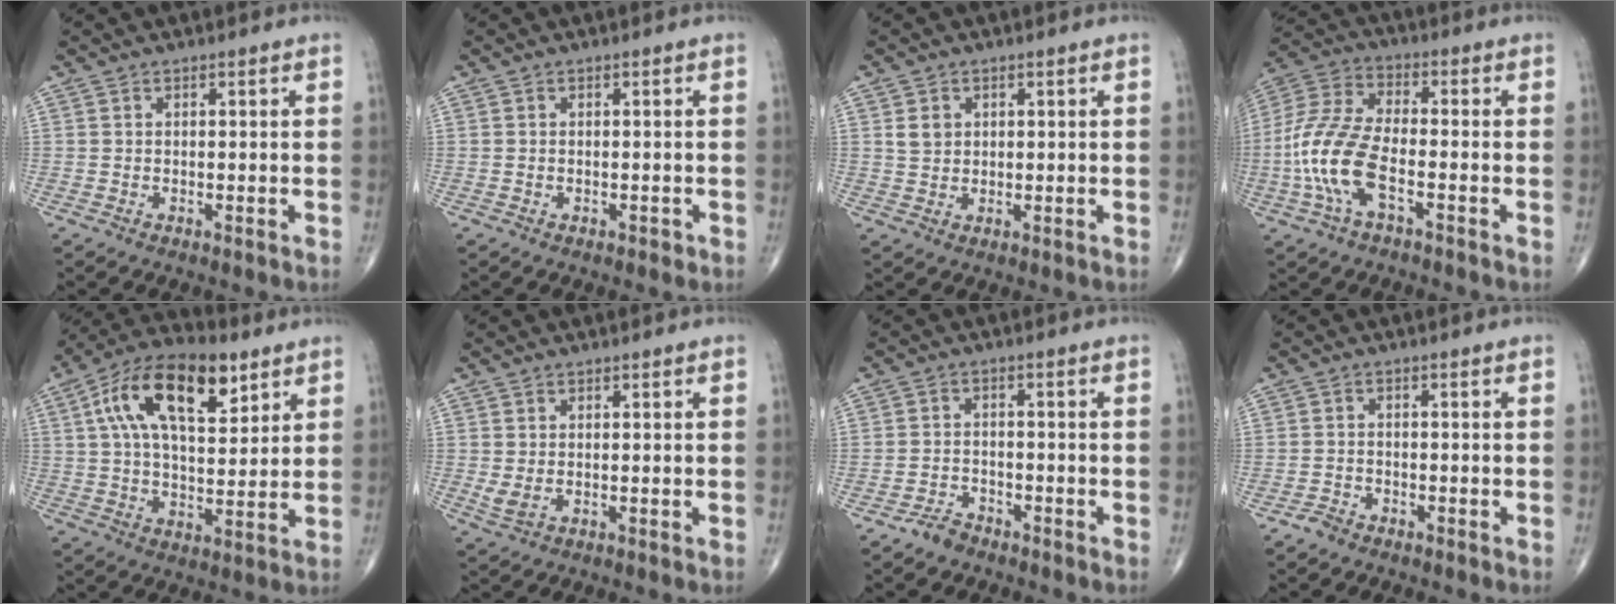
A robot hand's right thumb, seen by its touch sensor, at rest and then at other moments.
{"total": 0.7, "force": [-0.4, 0.5, 0.4], "torque": [-0.005, 0.003, -0.003]}
{"total": 2.9, "force": [0.9, 2.4, 1.4], "torque": [-0.014, -0.004, 0.020]}
{"total": 13.2, "force": [-3.9, 5.8, 11.3], "torque": [-0.255, 0.028, -0.079]}
{"total": 18.9, "force": [7.8, 9.2, 14.6], "torque": [-0.236, -0.005, 0.130]}
{"total": 2.2, "force": [0.3, 1.3, 1.8], "torque": [-0.039, -0.004, 0.014]}
{"total": 3.8, "force": [-2.9, 2.1, 1.3], "torque": [-0.020, 0.016, -0.050]}
{"total": 1.7, "force": [-1.4, 0.9, 0.3], "torque": [-0.011, 0.003, -0.028]}